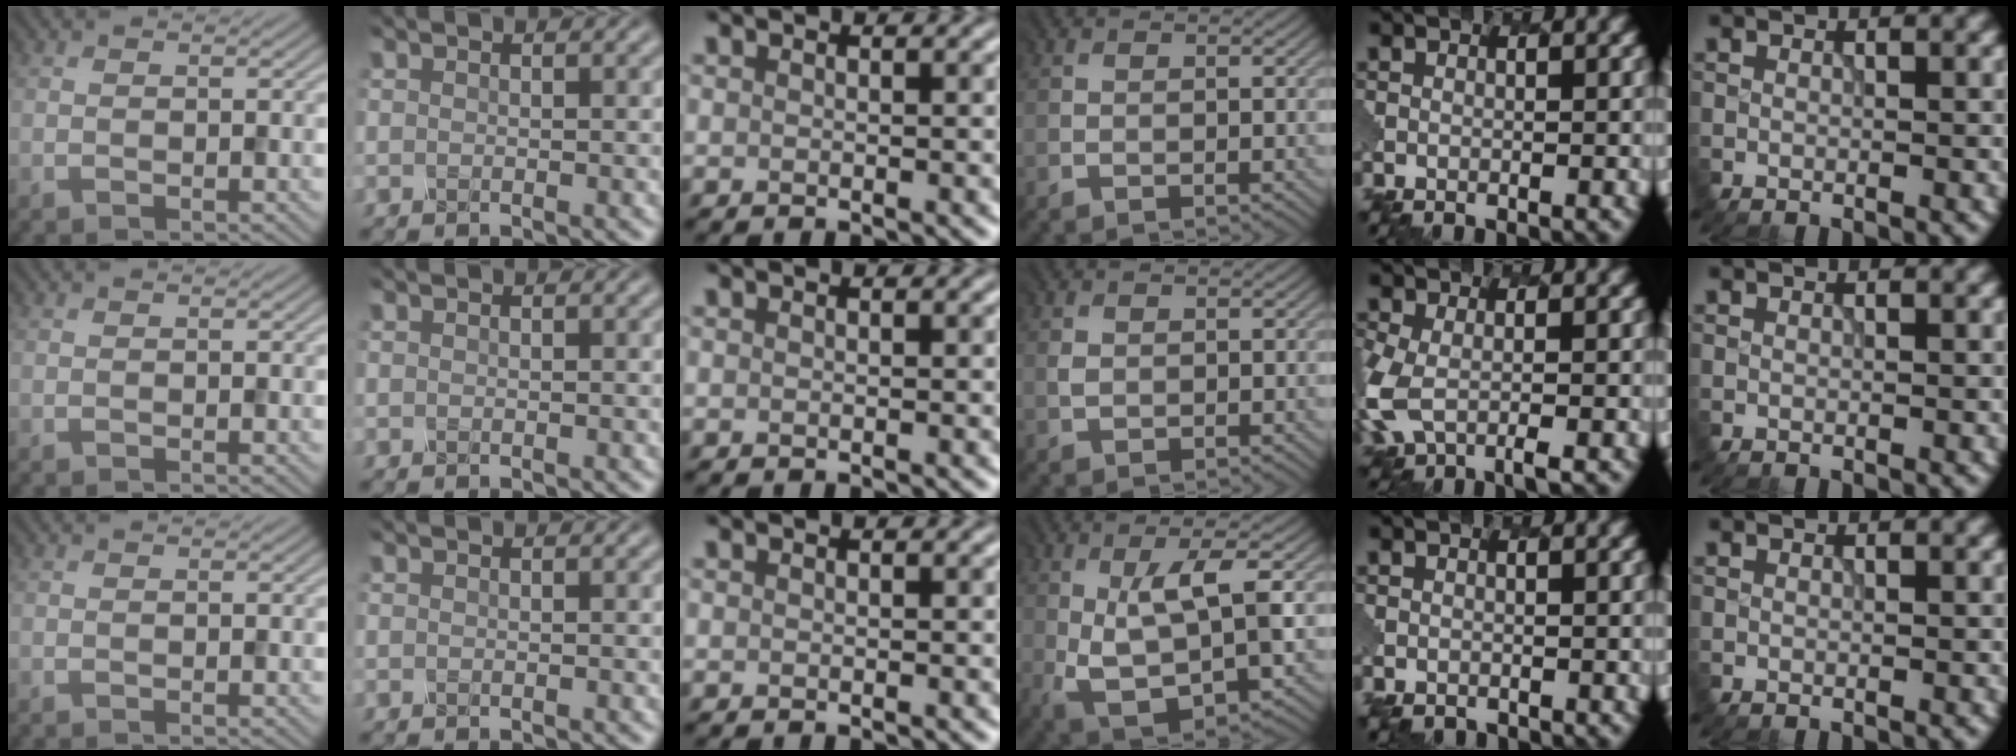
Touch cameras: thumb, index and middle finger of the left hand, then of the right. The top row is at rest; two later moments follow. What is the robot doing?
{"motion": "dispense", "object": "pipette"}